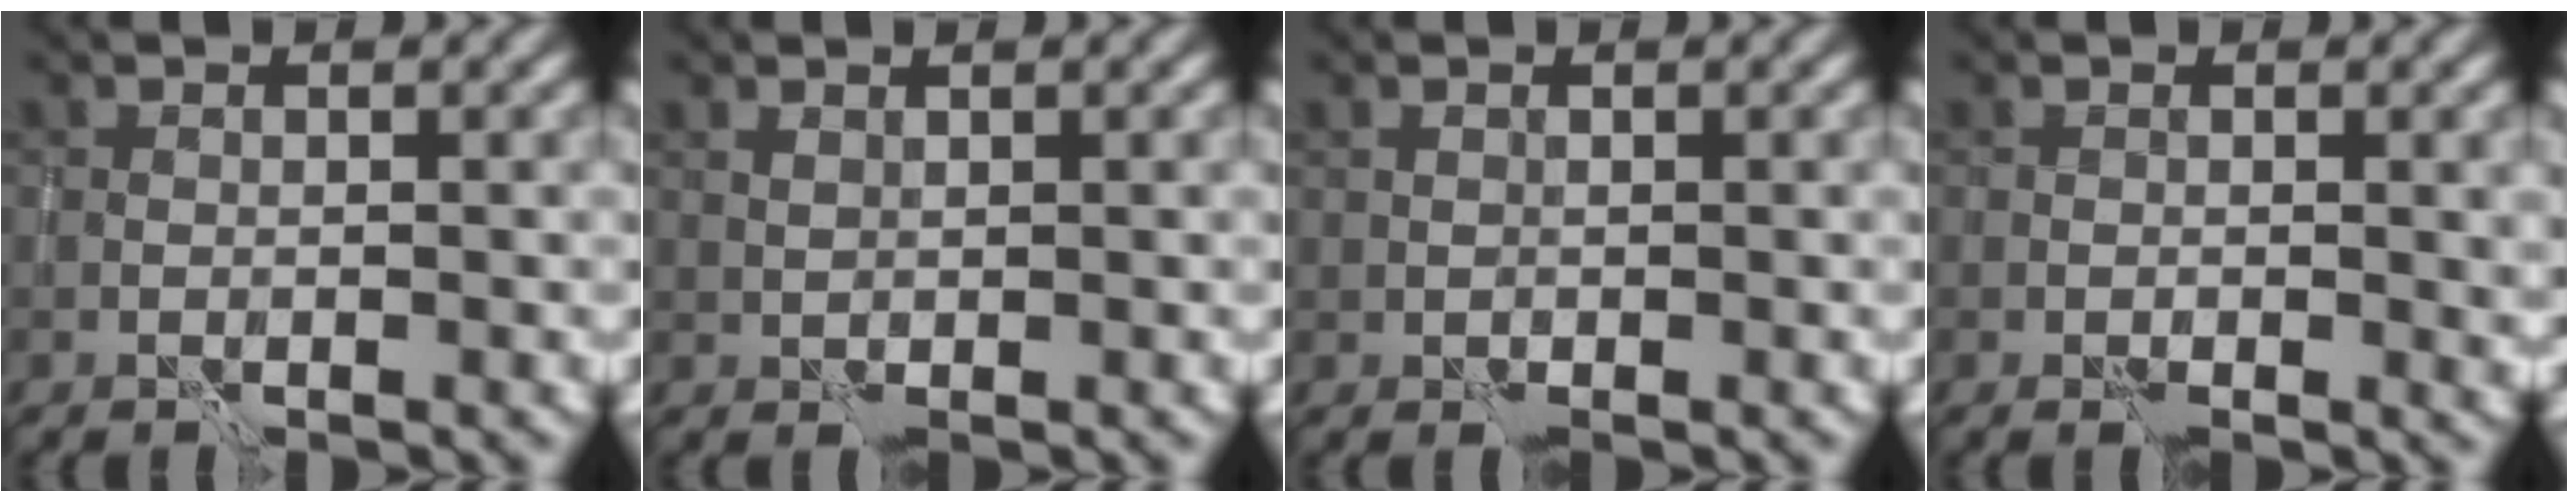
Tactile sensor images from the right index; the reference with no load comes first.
{"total": 0.6, "force": [0.5, 0.1, 0.1], "torque": [-0.003, 0.003, 0.012]}
{"total": 0.0}
{"total": 1.8, "force": [-0.4, 0.8, 1.6], "torque": [-0.021, -0.006, -0.006]}